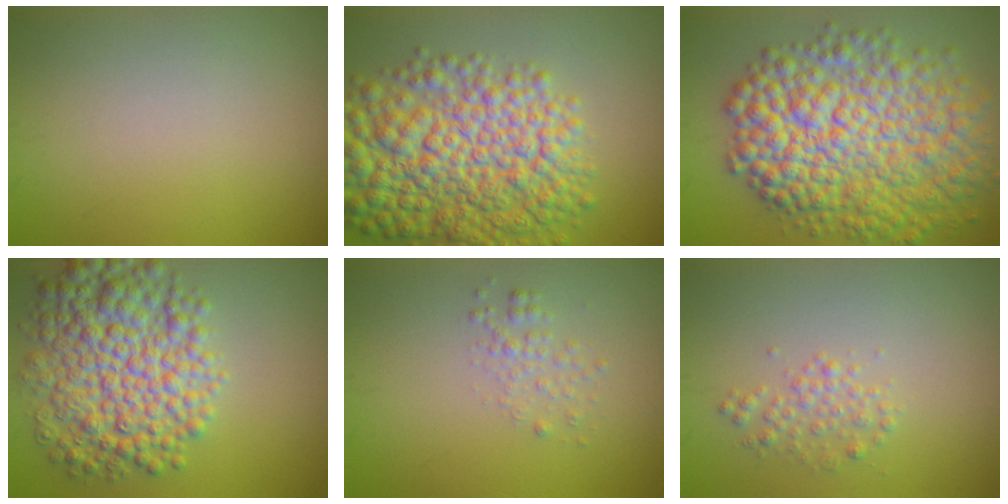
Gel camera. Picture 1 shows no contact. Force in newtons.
{"total": 10.6, "press": 10.6, "slide": 0.2}
{"total": 11.8, "press": 11.8, "slide": 0.1}
{"total": 9.1, "press": 9.1, "slide": 0.0}
{"total": 1.4, "press": 1.4, "slide": 0.1}
{"total": 1.7, "press": 1.7, "slide": 0.0}